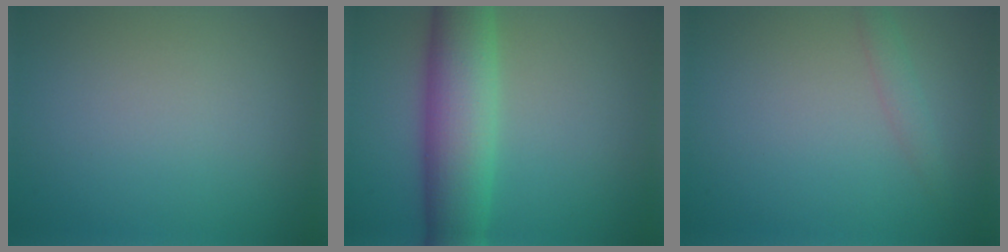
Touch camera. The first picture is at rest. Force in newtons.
{"total": 8.1, "press": 8.1, "slide": 0.3}
{"total": 1.3, "press": 1.3, "slide": 0.0}